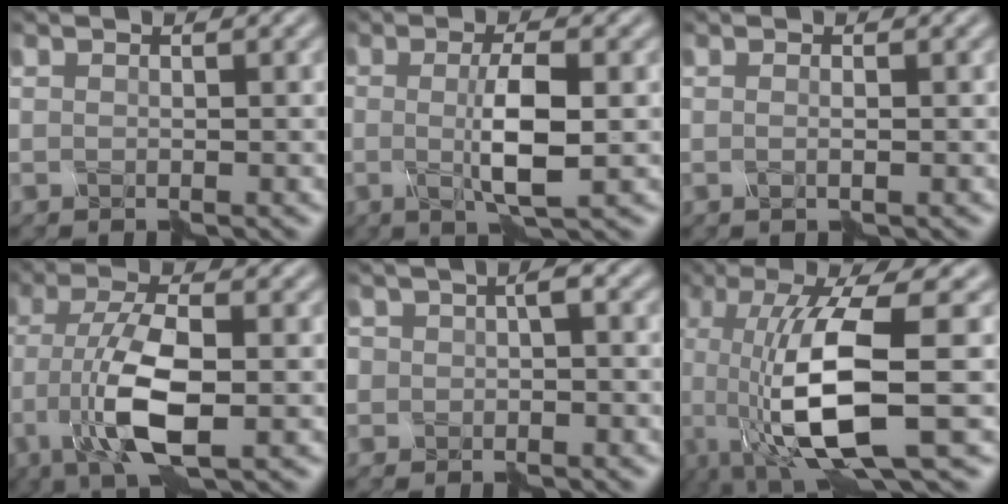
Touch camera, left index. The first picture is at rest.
{"total": 4.2, "force": [-0.5, 0.4, 4.1], "torque": [-0.091, -0.002, -0.004]}
{"total": 0.8, "force": [0.2, -0.1, 0.7], "torque": [-0.012, -0.002, -0.005]}
{"total": 7.3, "force": [-2.2, 2.3, 6.6], "torque": [-0.148, 0.006, -0.042]}
{"total": 2.2, "force": [-0.9, 1.6, 1.1], "torque": [-0.020, 0.005, -0.017]}
{"total": 10.8, "force": [-2.2, 2.6, 10.2], "torque": [-0.195, -0.011, -0.038]}